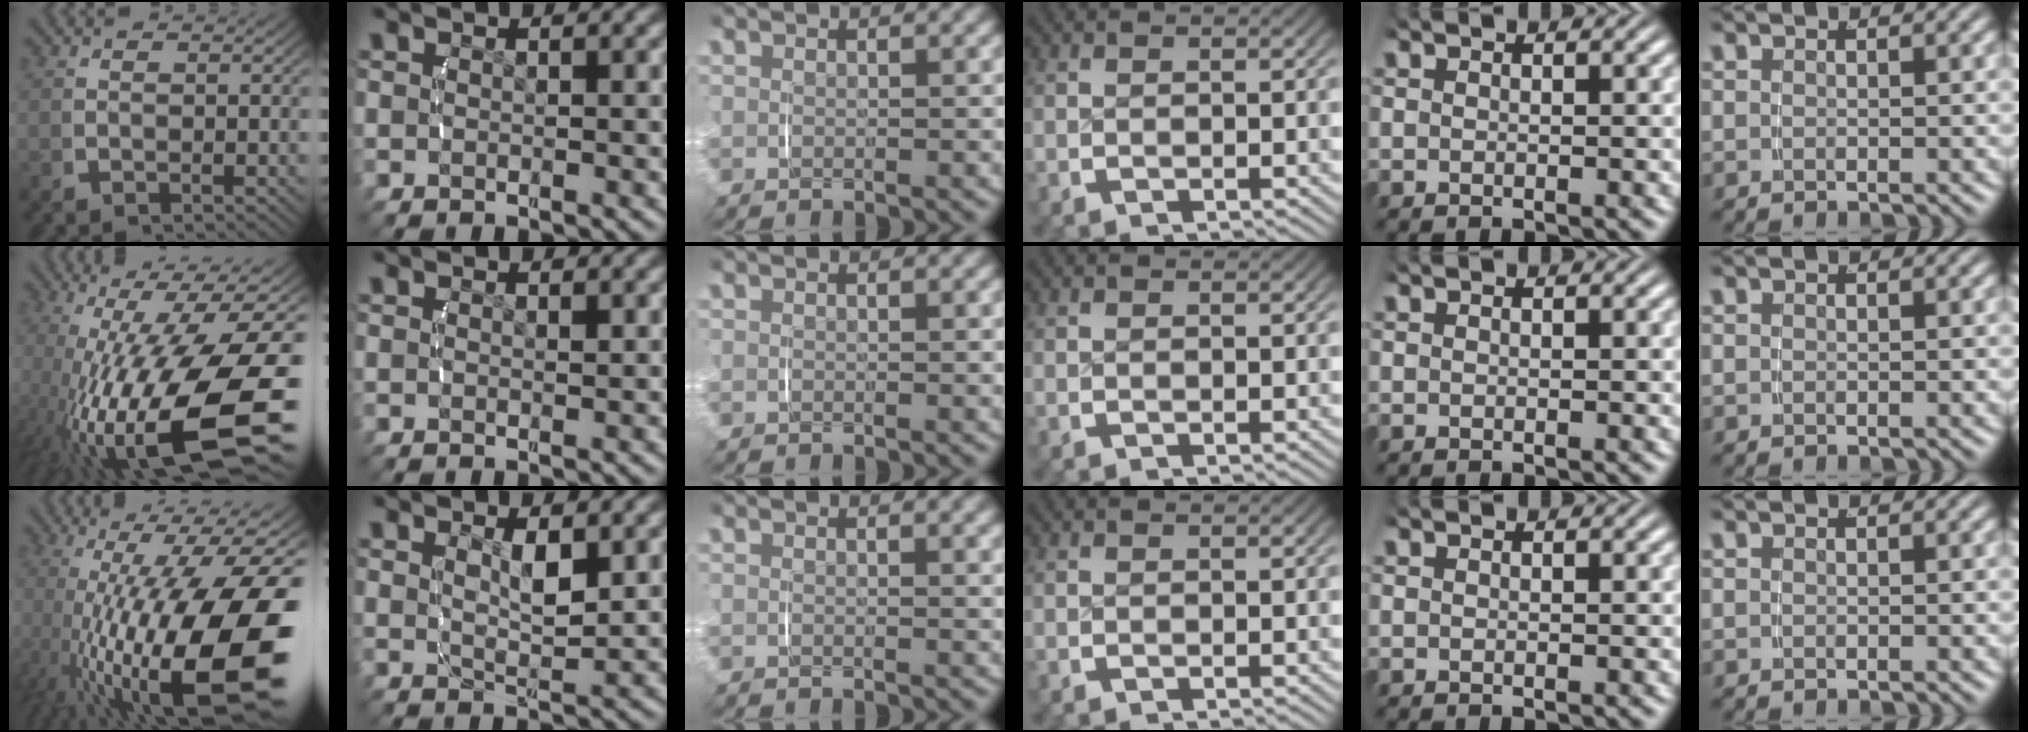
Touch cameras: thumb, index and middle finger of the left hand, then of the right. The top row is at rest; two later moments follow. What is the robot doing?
{"motion": "lift_and_place", "object": "glasses case"}